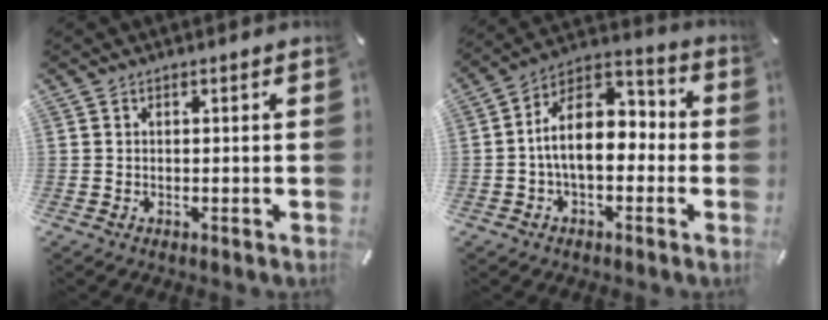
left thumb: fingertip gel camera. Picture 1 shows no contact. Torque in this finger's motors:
{"motor_torque": [0.15, 1.24, 0.81, -0.52, 0.44]}